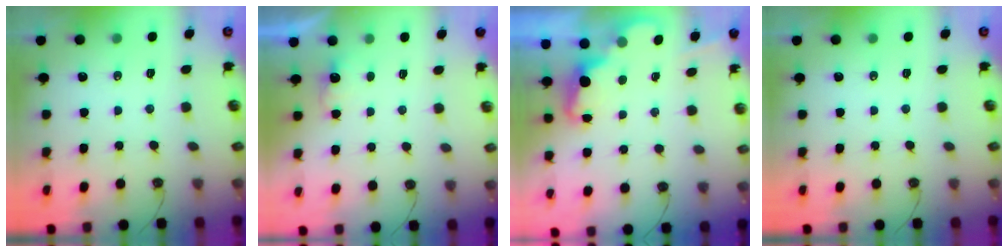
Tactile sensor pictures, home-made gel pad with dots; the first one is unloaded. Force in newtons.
{"total": 2.3, "press": 2.1, "slide": 0.9}
{"total": 2.3, "press": 2.2, "slide": 0.5}
{"total": 0.0}